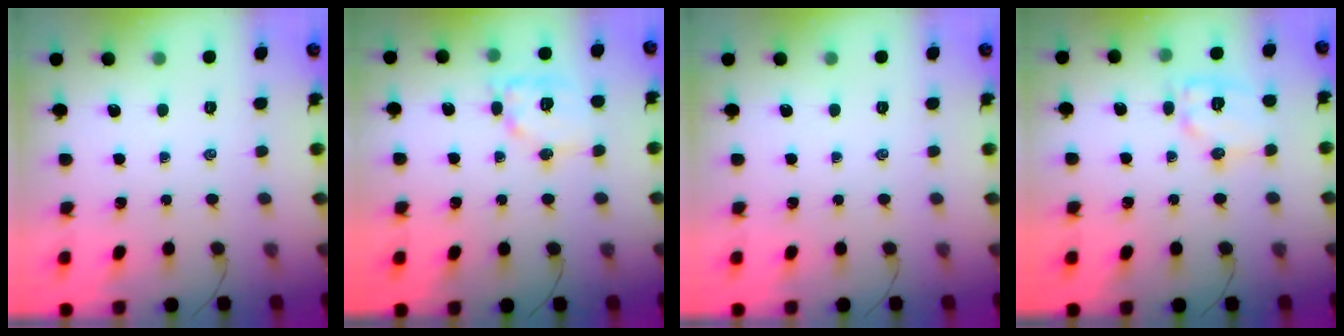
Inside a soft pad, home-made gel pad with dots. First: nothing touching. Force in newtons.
{"total": 11.9, "press": 11.8, "slide": 1.1}
{"total": 0.0}
{"total": 9.8, "press": 9.8, "slide": 0.2}